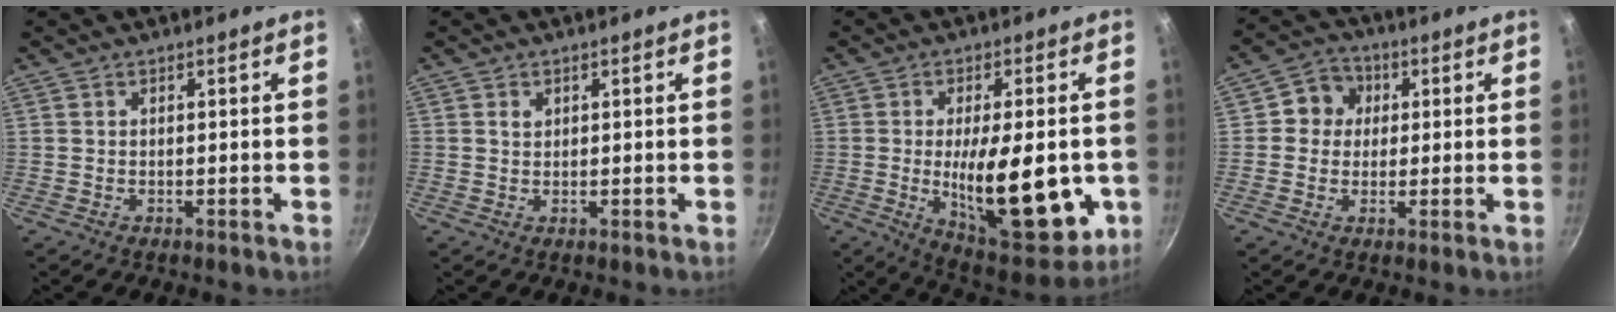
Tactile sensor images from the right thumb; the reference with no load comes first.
{"total": 1.4, "force": [0.5, 1.1, 0.6], "torque": [-0.005, 0.000, 0.008]}
{"total": 20.2, "force": [-4.0, 7.9, 18.2], "torque": [-0.236, -0.009, -0.045]}
{"total": 6.3, "force": [1.1, 5.9, 2.0], "torque": [0.006, 0.010, 0.004]}